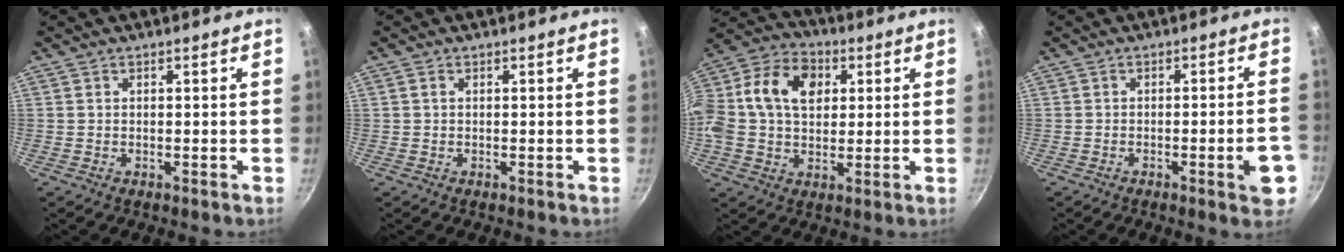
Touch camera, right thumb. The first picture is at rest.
{"total": 0.7, "force": [0.2, 0.5, 0.4], "torque": [-0.007, 0.003, 0.003]}
{"total": 18.3, "force": [3.5, 13.1, 12.3], "torque": [-0.218, 0.028, 0.042]}
{"total": 6.2, "force": [-2.4, 1.3, 5.6], "torque": [-0.062, 0.013, -0.027]}